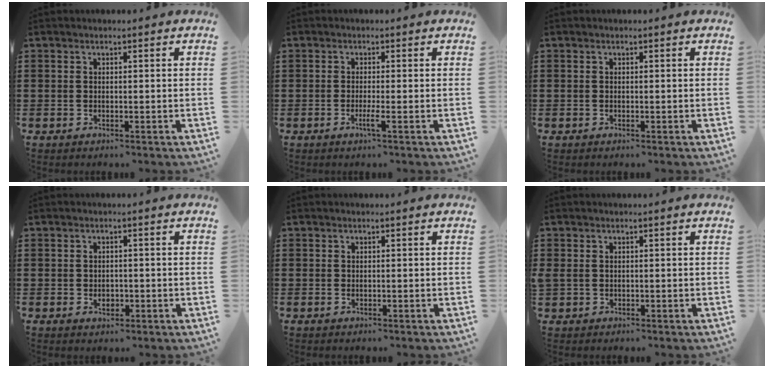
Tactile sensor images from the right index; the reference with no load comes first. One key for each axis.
{"total": 2.1, "fx": -0.9, "fy": -0.3, "fz": 1.9, "tx": -0.040, "ty": -0.012, "tz": -0.019}
{"total": 0.0}
{"total": 1.5, "fx": -0.4, "fy": 1.0, "fz": 1.1, "tx": -0.022, "ty": 0.000, "tz": -0.008}
{"total": 0.0}
{"total": 0.9, "fx": 0.1, "fy": 0.8, "fz": 0.5, "tx": -0.012, "ty": 0.005, "tz": 0.002}